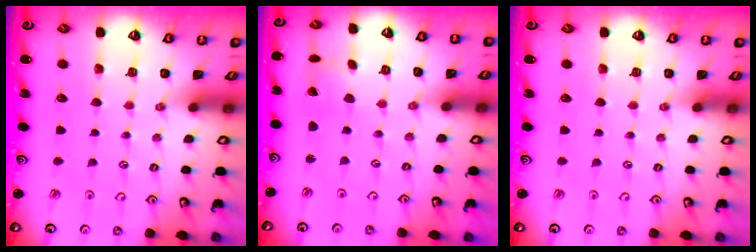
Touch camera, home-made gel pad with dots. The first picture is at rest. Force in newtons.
{"total": 0.8, "press": 0.8, "slide": 0.1}
{"total": 0.0}